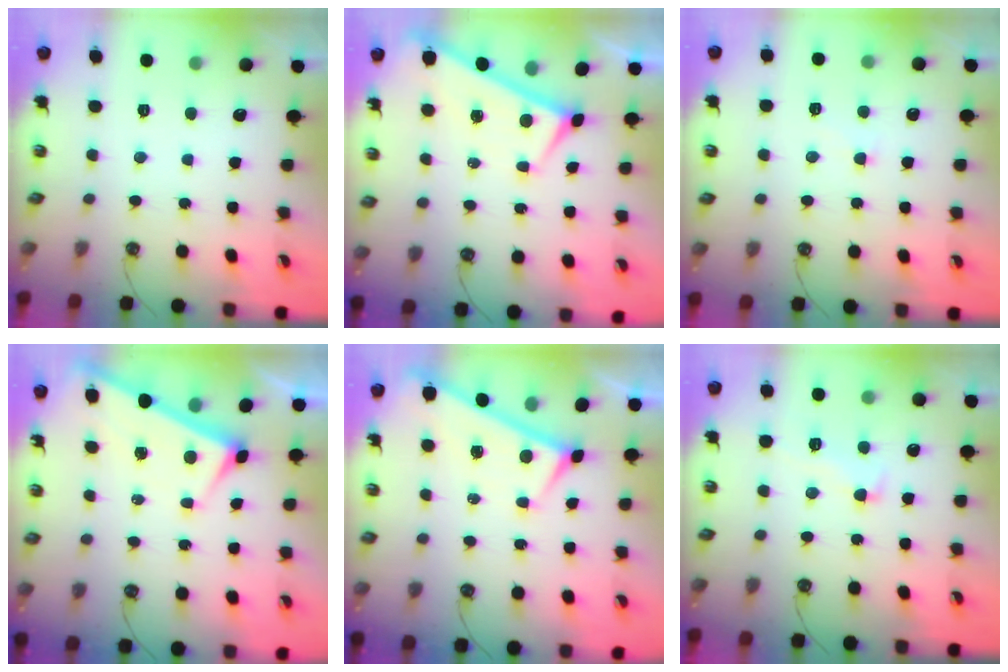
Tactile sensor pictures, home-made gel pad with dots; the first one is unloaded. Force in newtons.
{"total": 0.0}
{"total": 2.5, "press": 2.5, "slide": 0.4}
{"total": 2.9, "press": 2.9, "slide": 0.4}
{"total": 0.0}
{"total": 1.7, "press": 1.4, "slide": 0.9}